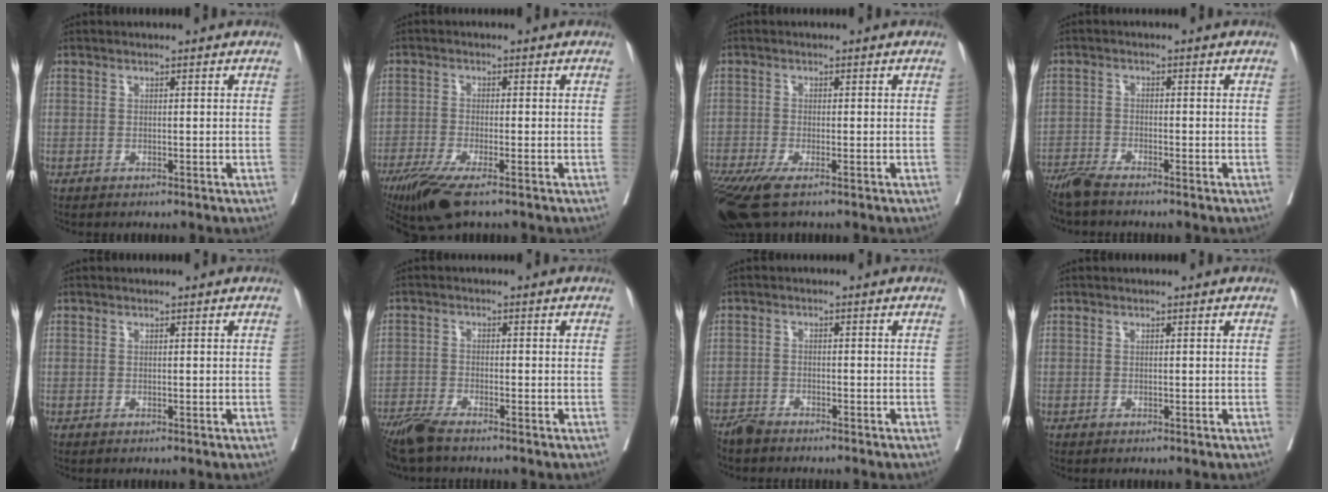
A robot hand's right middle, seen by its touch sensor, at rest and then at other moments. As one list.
[{"total": 7.1, "force": [-4.9, 1.0, 5.1], "torque": [-0.089, -0.017, -0.086]}, {"total": 7.3, "force": [-5.0, 1.5, 5.1], "torque": [-0.090, -0.019, -0.090]}, {"total": 4.3, "force": [-3.8, 0.1, 2.0], "torque": [-0.037, -0.014, -0.075]}, {"total": 0.0}, {"total": 5.4, "force": [-4.5, 0.6, 2.9], "torque": [-0.057, -0.016, -0.087]}, {"total": 3.4, "force": [-3.2, 0.6, 1.0], "torque": [-0.016, -0.007, -0.053]}, {"total": 0.0}]